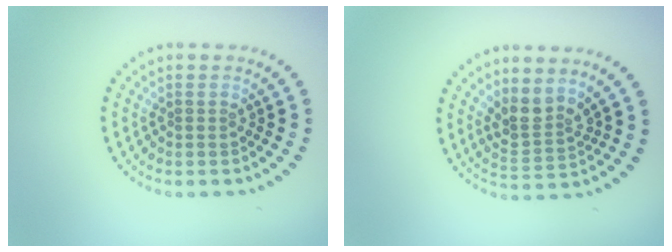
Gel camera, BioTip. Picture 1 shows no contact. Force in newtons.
{"total": 2.7, "press": 2.1, "slide": 1.7}